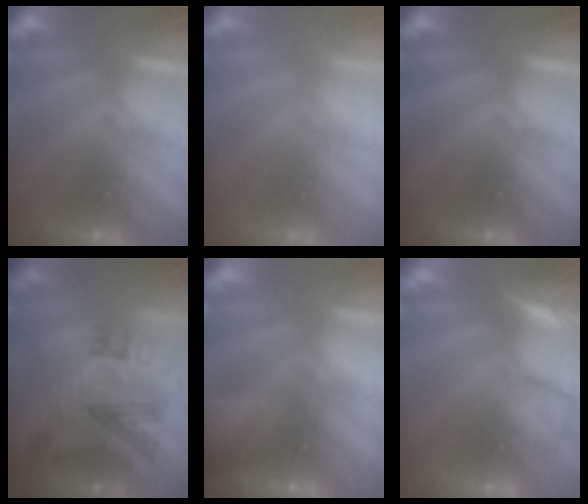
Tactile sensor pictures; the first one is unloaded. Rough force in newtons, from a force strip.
{"total": 2.9}
{"total": 0.0}
{"total": 7.0}
{"total": 7.0}
{"total": 3.6}